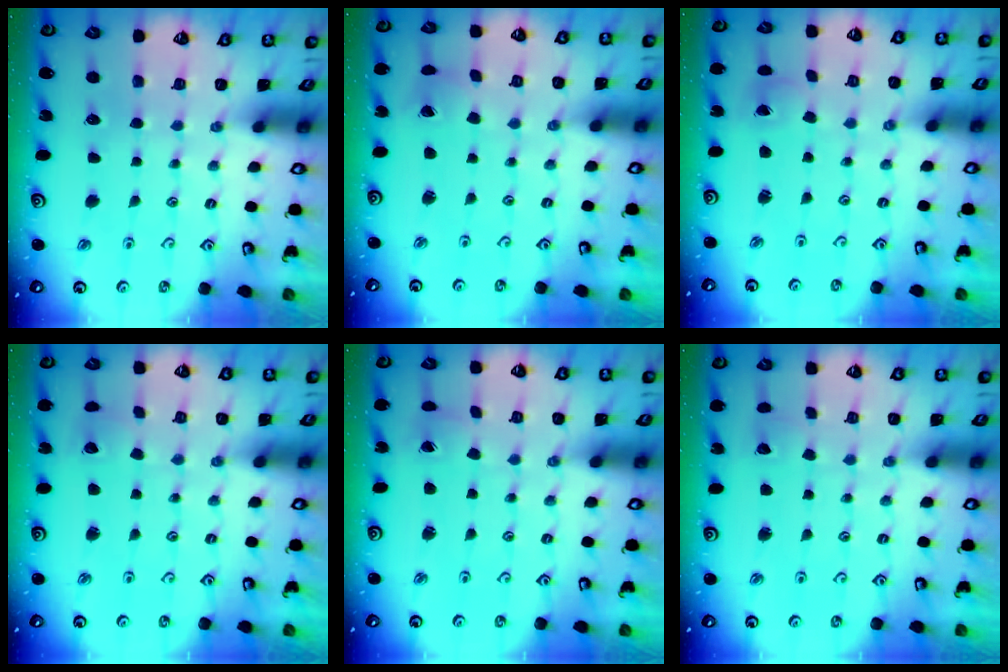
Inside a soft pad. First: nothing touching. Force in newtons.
{"total": 1.1, "press": 1.0, "slide": 0.1}
{"total": 1.8, "press": 1.8, "slide": 0.1}
{"total": 2.1, "press": 2.1, "slide": 0.2}
{"total": 0.5, "press": 0.5, "slide": 0.1}
{"total": 2.9, "press": 2.9, "slide": 0.2}